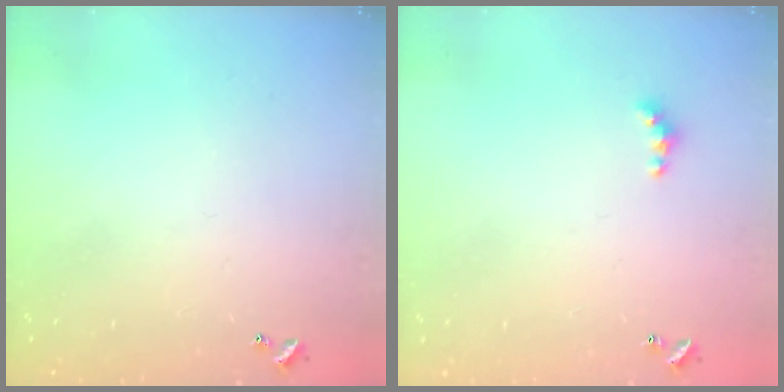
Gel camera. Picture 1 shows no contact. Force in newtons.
{"total": 2.8, "press": 2.8, "slide": 0.5}